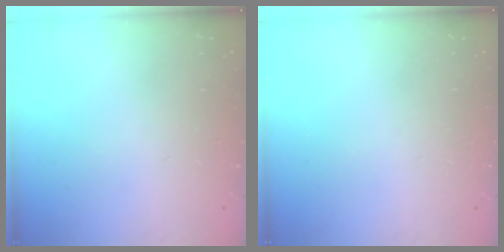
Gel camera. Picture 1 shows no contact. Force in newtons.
{"total": 0.0}